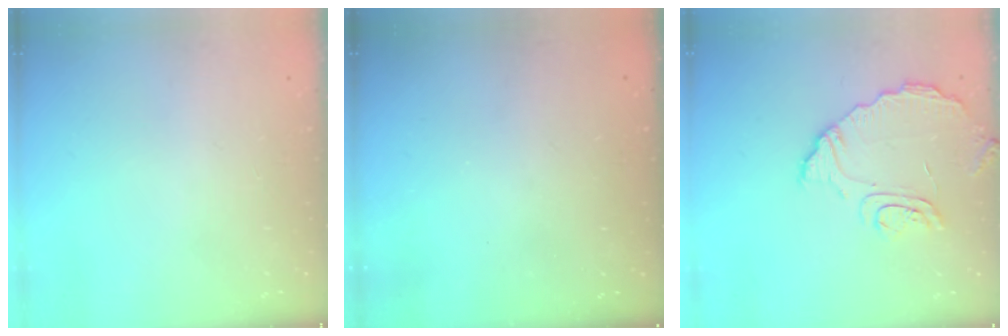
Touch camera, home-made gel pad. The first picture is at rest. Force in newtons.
{"total": 3.3, "press": 3.3, "slide": 0.1}
{"total": 8.7, "press": 8.6, "slide": 0.8}